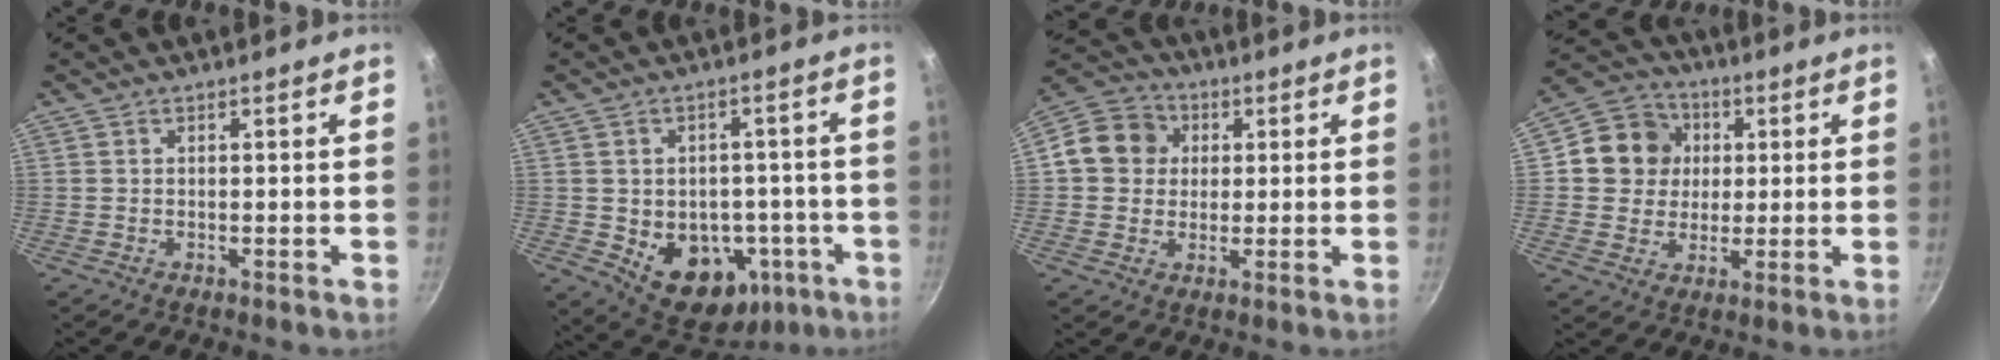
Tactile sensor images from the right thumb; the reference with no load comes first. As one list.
[{"total": 14.7, "force": [-4.0, 11.1, 8.8], "torque": [-0.086, 0.018, -0.033]}, {"total": 10.1, "force": [1.7, 9.0, 4.1], "torque": [-0.044, 0.015, 0.012]}, {"total": 10.8, "force": [2.0, 9.8, 3.9], "torque": [-0.034, 0.014, 0.022]}]